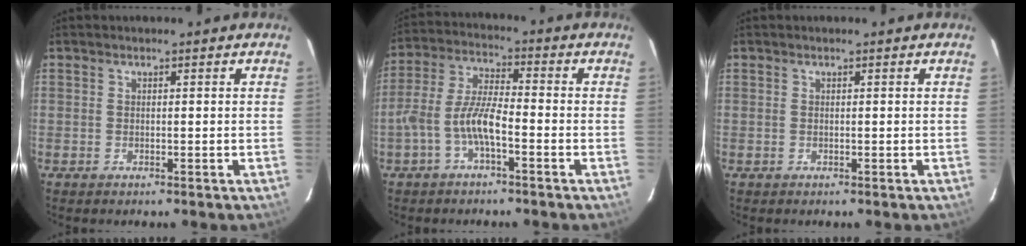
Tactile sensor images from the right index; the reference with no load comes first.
{"total": 7.6, "force": [-3.4, 2.0, 6.5], "torque": [-0.146, 0.013, -0.065]}
{"total": 0.0}